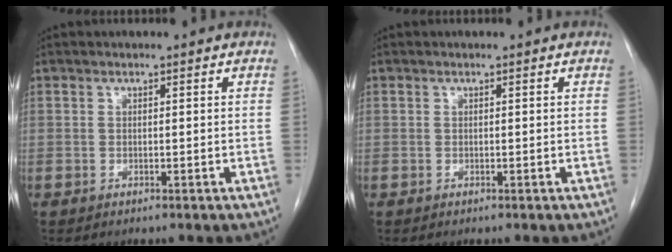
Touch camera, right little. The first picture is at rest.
{"total": 0.0}